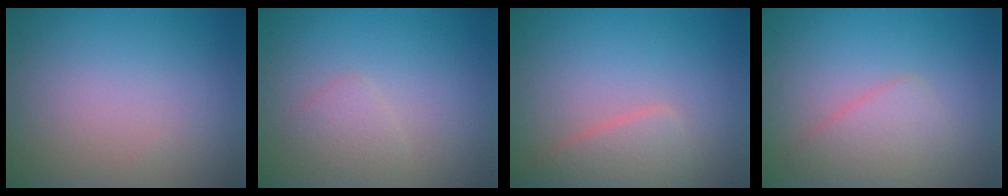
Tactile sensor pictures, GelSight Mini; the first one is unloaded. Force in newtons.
{"total": 1.4, "press": 1.4, "slide": 0.1}
{"total": 2.7, "press": 2.7, "slide": 0.1}
{"total": 2.6, "press": 2.6, "slide": 0.1}